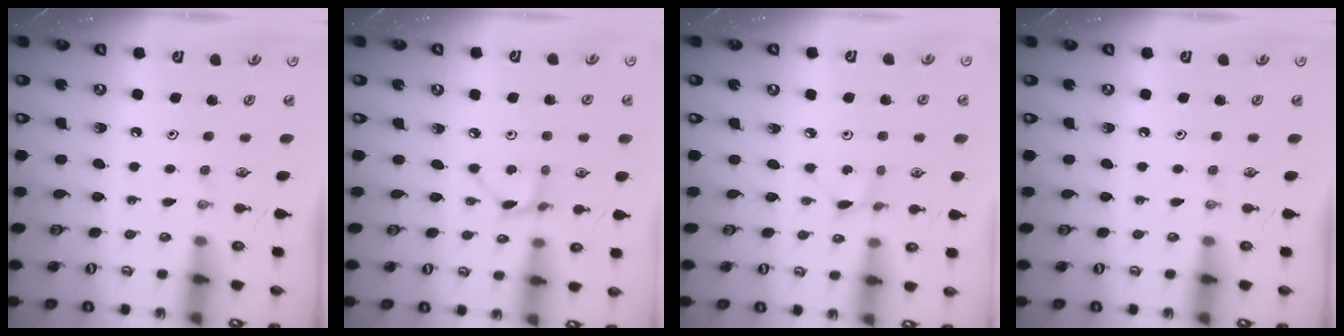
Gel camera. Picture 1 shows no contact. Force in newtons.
{"total": 2.9, "press": 2.9, "slide": 0.3}
{"total": 0.8, "press": 0.8, "slide": 0.1}
{"total": 0.0}